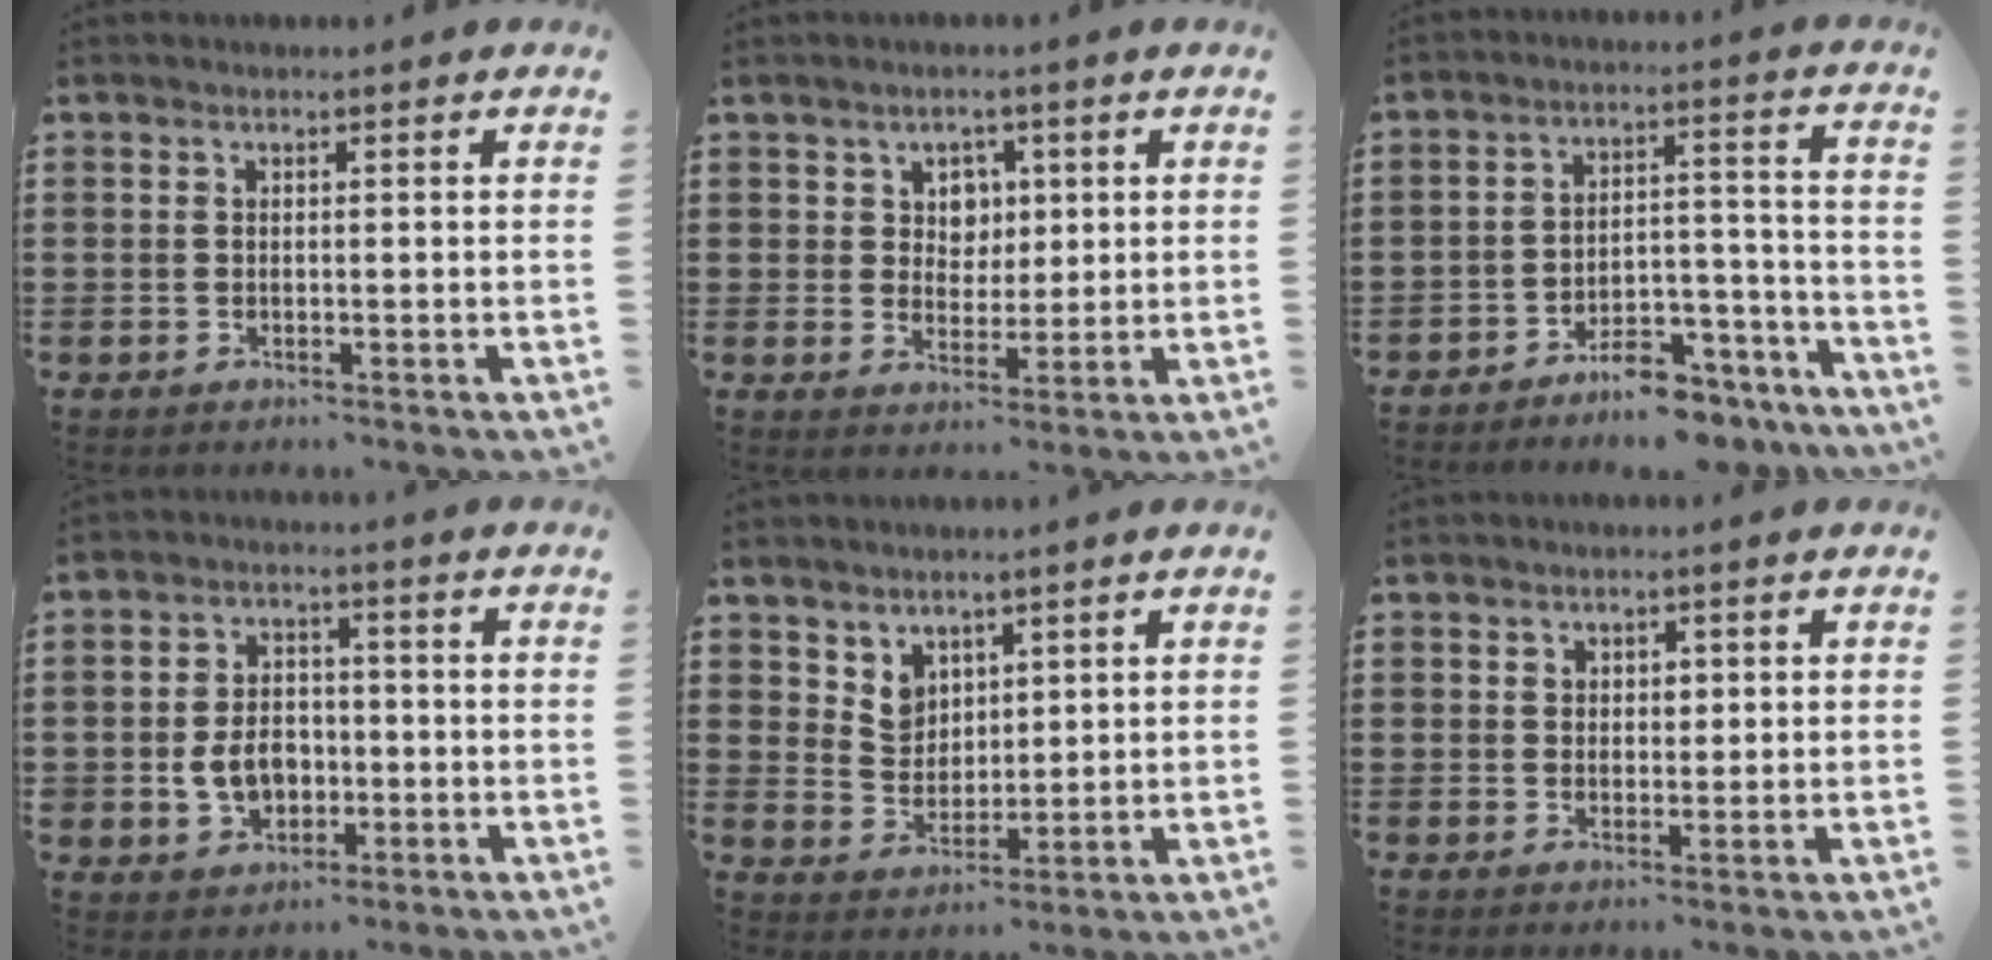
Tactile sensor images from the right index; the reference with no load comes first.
{"total": 3.9, "force": [1.5, 3.3, 1.3], "torque": [-0.032, 0.009, 0.025]}
{"total": 7.5, "force": [-7.0, 1.8, 2.0], "torque": [-0.021, 0.032, -0.130]}
{"total": 5.6, "force": [-1.4, 4.4, 3.3], "torque": [-0.065, 0.004, -0.029]}
{"total": 4.7, "force": [3.4, 3.2, 0.5], "torque": [-0.028, 0.001, 0.065]}
{"total": 1.5, "force": [0.7, 1.3, 0.4], "torque": [-0.003, 0.005, 0.011]}